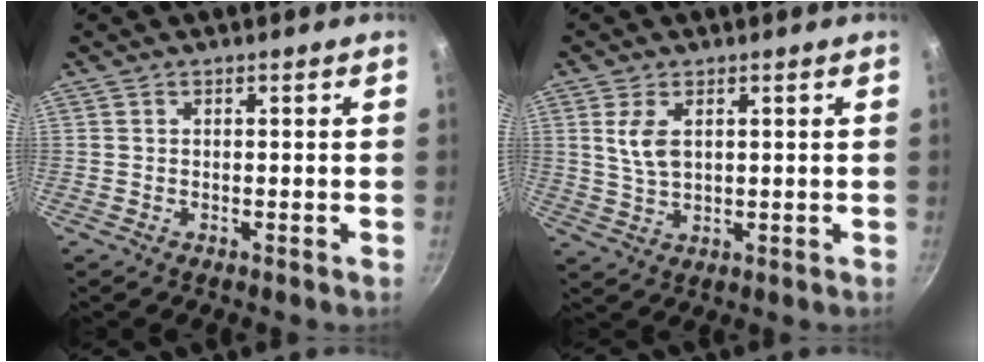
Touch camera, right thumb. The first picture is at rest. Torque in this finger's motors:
{"motor_torque": [-0.37, 0.61, 0.00, -0.01, 0.01]}